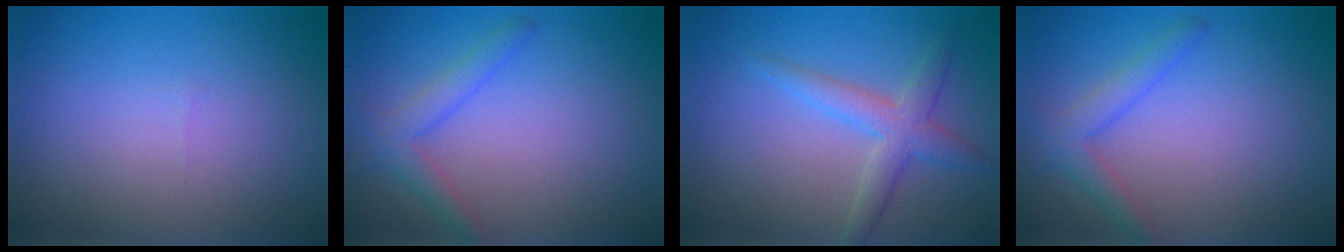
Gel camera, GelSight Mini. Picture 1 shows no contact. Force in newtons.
{"total": 2.5, "press": 2.5, "slide": 0.3}
{"total": 3.3, "press": 3.3, "slide": 0.1}
{"total": 2.5, "press": 2.5, "slide": 0.3}